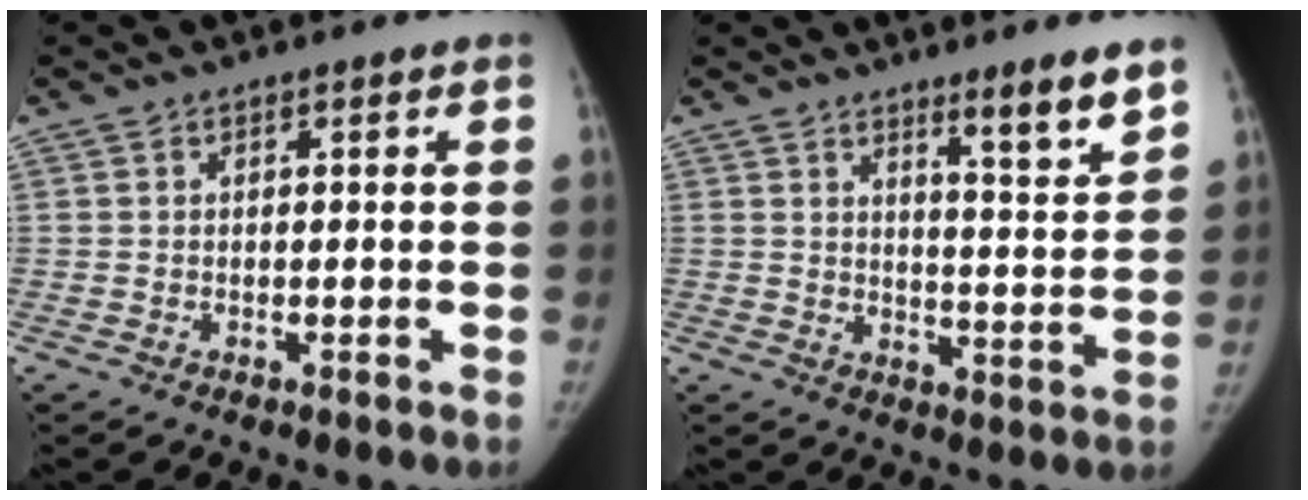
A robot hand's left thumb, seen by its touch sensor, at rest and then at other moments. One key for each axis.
{"total": 7.9, "fx": 5.8, "fy": 0.8, "fz": 5.3, "tx": -0.068, "ty": -0.051, "tz": 0.088}